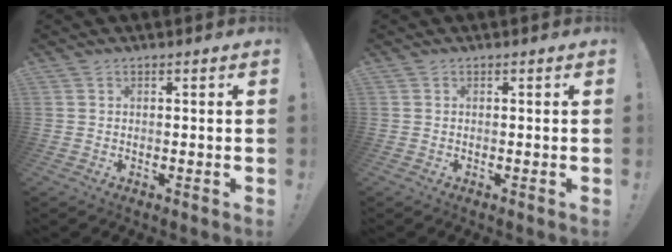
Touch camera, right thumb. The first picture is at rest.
{"total": 0.0}